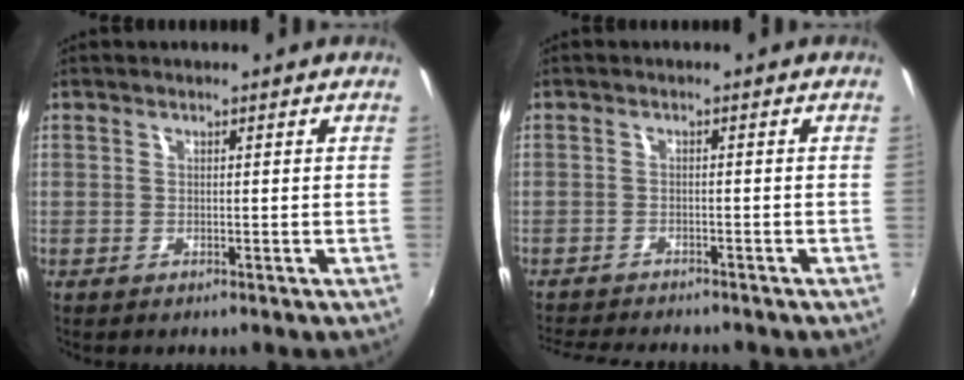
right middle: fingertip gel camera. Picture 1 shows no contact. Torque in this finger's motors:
{"motor_torque": [0.51, -1.13, 0.13, 0.03]}